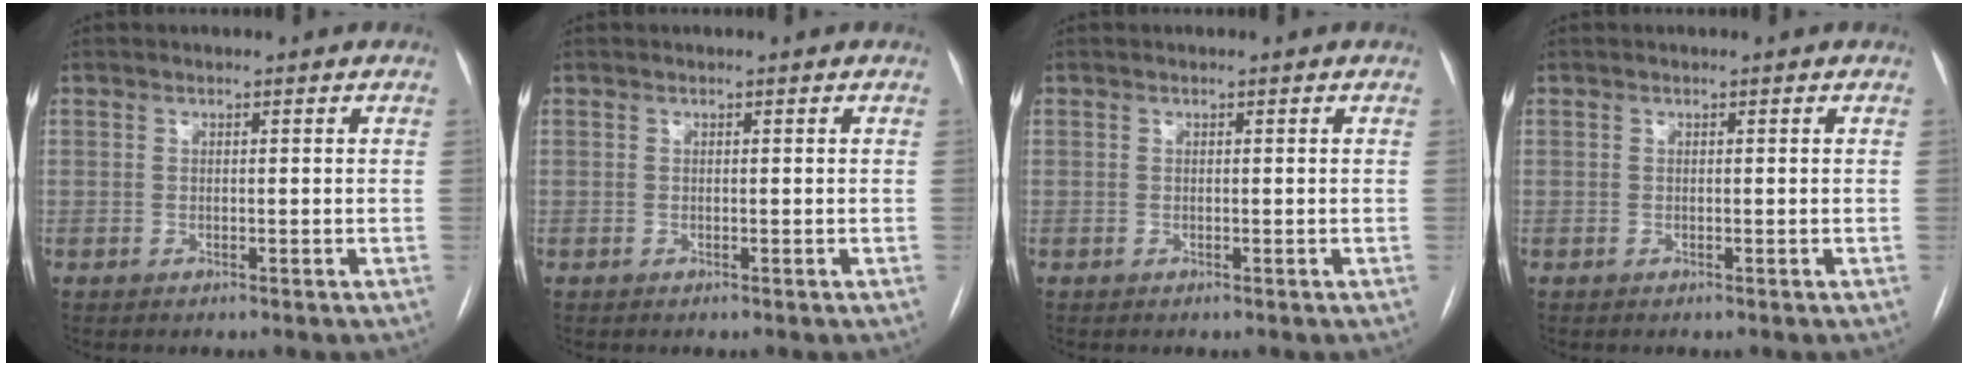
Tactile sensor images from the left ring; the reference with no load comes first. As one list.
[{"total": 0.0}, {"total": 0.0}, {"total": 0.0}]